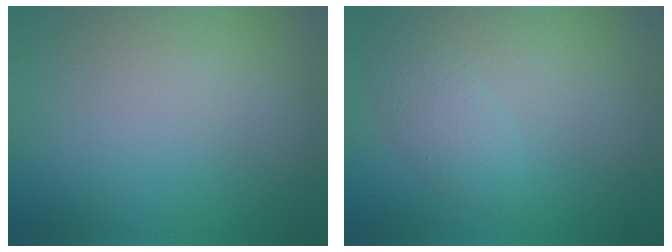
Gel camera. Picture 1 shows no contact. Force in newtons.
{"total": 2.0, "press": 2.0, "slide": 0.2}